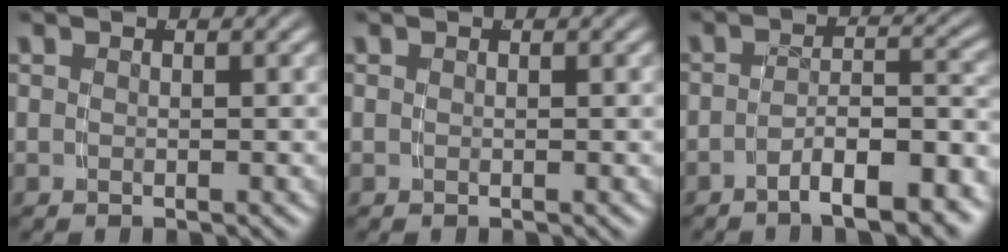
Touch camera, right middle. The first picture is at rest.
{"total": 0.0}
{"total": 6.6, "force": [-5.4, 1.5, 3.6], "torque": [-0.036, -0.008, -0.079]}